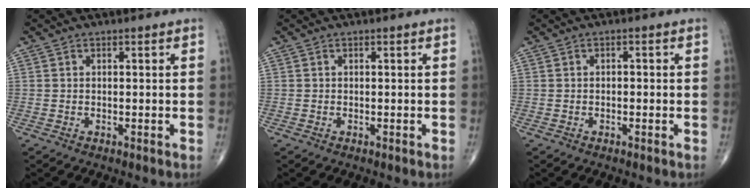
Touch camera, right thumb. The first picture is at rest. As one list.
[{"total": 0.0}, {"total": 0.7, "force": [-0.2, 0.4, 0.4], "torque": [-0.002, 0.004, -0.006]}]